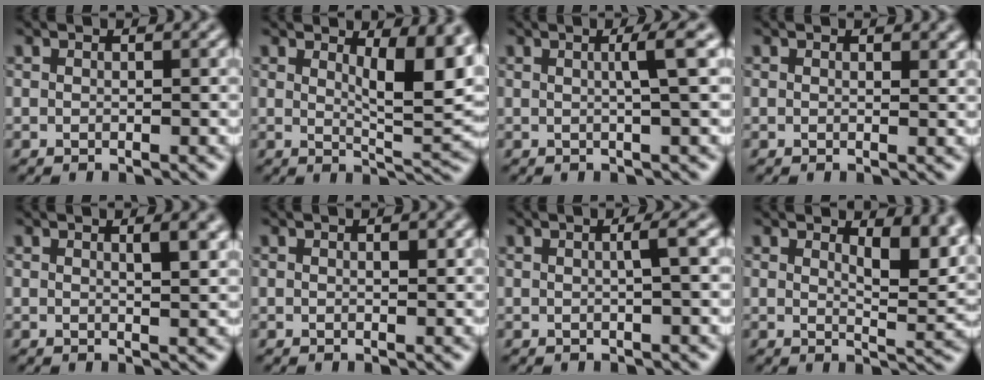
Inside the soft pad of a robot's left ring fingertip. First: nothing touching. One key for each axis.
{"total": 6.6, "fx": 2.4, "fy": 2.0, "fz": 5.8, "tx": -0.080, "ty": -0.011, "tz": 0.041}
{"total": 2.8, "fx": 0.5, "fy": 0.3, "fz": 2.7, "tx": -0.040, "ty": 0.009, "tz": 0.004}
{"total": 0.8, "fx": 0.5, "fy": 0.4, "fz": 0.5, "tx": -0.005, "ty": -0.002, "tz": 0.007}
{"total": 2.6, "fx": 1.1, "fy": 0.8, "fz": 2.2, "tx": -0.017, "ty": 0.003, "tz": 0.015}
{"total": 0.8, "fx": 0.2, "fy": 0.3, "fz": 0.7, "tx": -0.011, "ty": 0.000, "tz": 0.004}
{"total": 1.9, "fx": 0.1, "fy": 0.4, "fz": 1.8, "tx": -0.024, "ty": 0.009, "tz": -0.003}
{"total": 5.0, "fx": 2.4, "fy": 1.8, "fz": 4.0, "tx": -0.051, "ty": -0.008, "tz": 0.037}